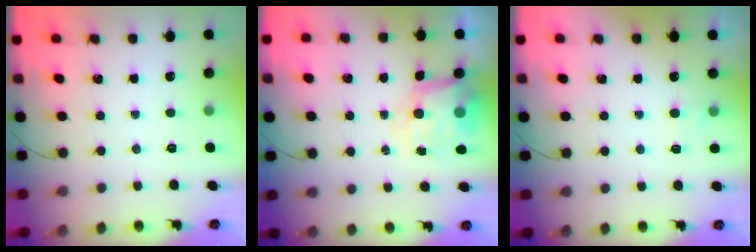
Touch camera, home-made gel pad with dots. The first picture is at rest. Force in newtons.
{"total": 6.8, "press": 6.5, "slide": 1.9}
{"total": 4.3, "press": 4.1, "slide": 1.1}